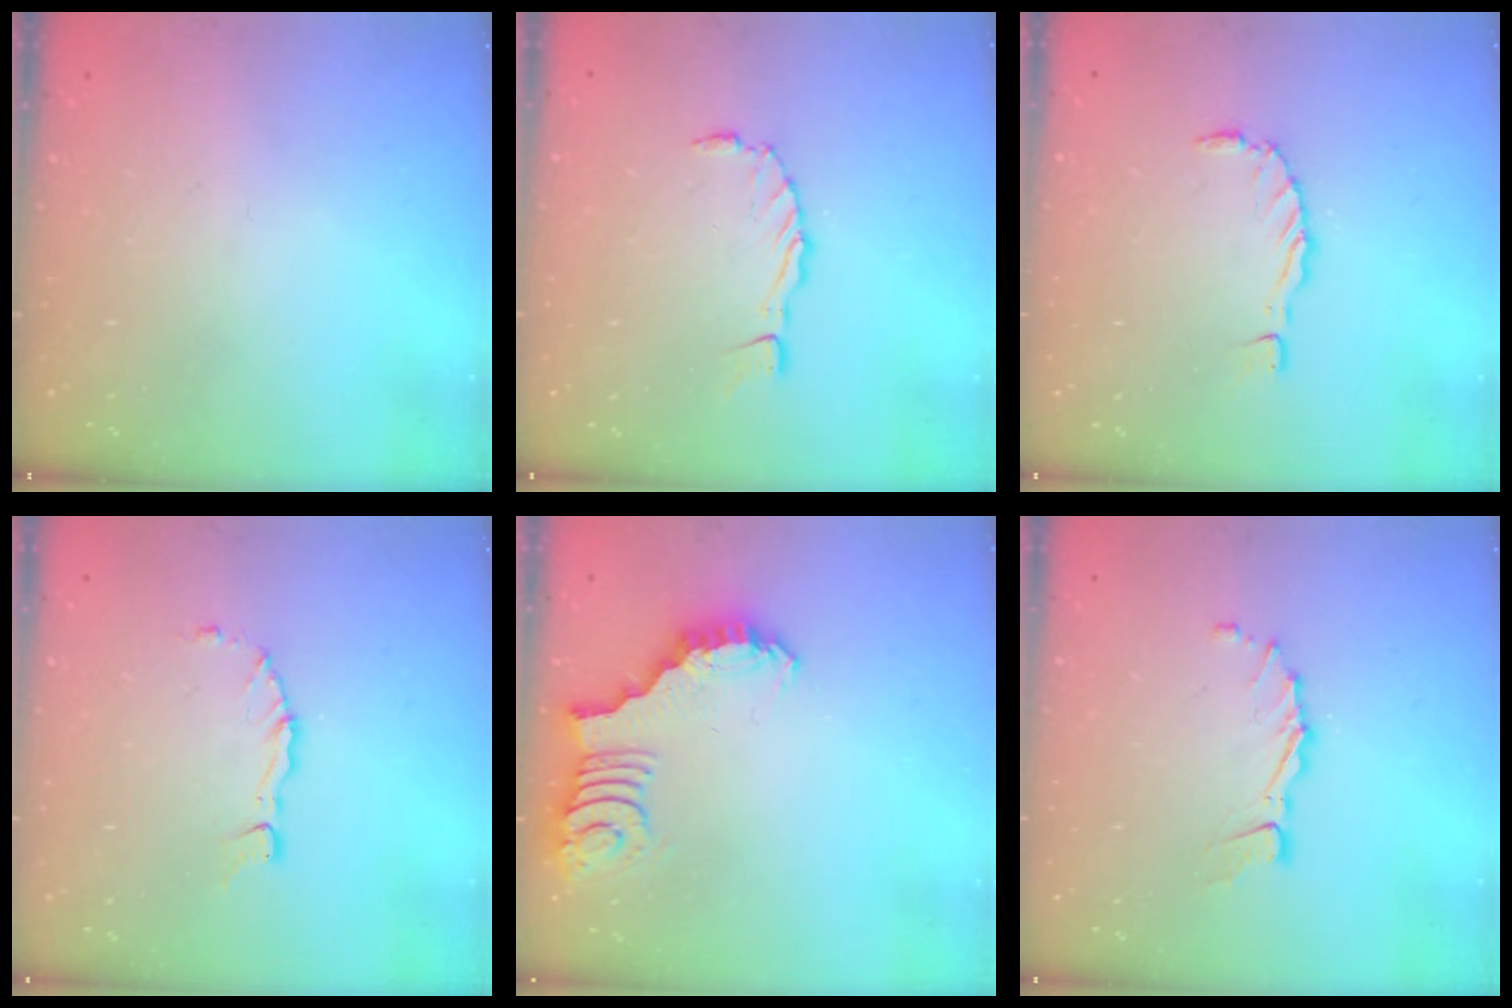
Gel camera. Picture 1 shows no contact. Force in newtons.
{"total": 0.6, "press": 0.6, "slide": 0.2}
{"total": 0.0}
{"total": 3.7, "press": 3.7, "slide": 0.1}
{"total": 2.7, "press": 2.7, "slide": 0.5}
{"total": 6.1, "press": 6.1, "slide": 0.1}